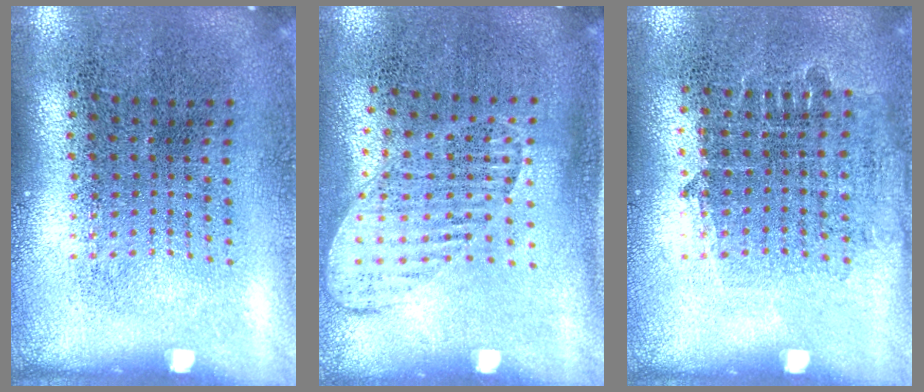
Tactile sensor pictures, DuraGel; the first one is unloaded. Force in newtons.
{"total": 1.4, "press": 1.1, "slide": 0.8}
{"total": 0.8, "press": 0.8, "slide": 0.3}